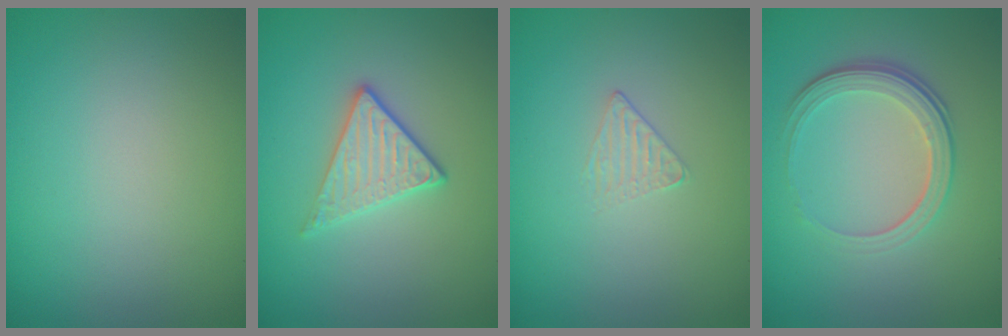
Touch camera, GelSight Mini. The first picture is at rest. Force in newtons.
{"total": 2.3, "press": 2.0, "slide": 1.0}
{"total": 1.0, "press": 0.3, "slide": 0.9}
{"total": 3.8, "press": 2.7, "slide": 2.6}